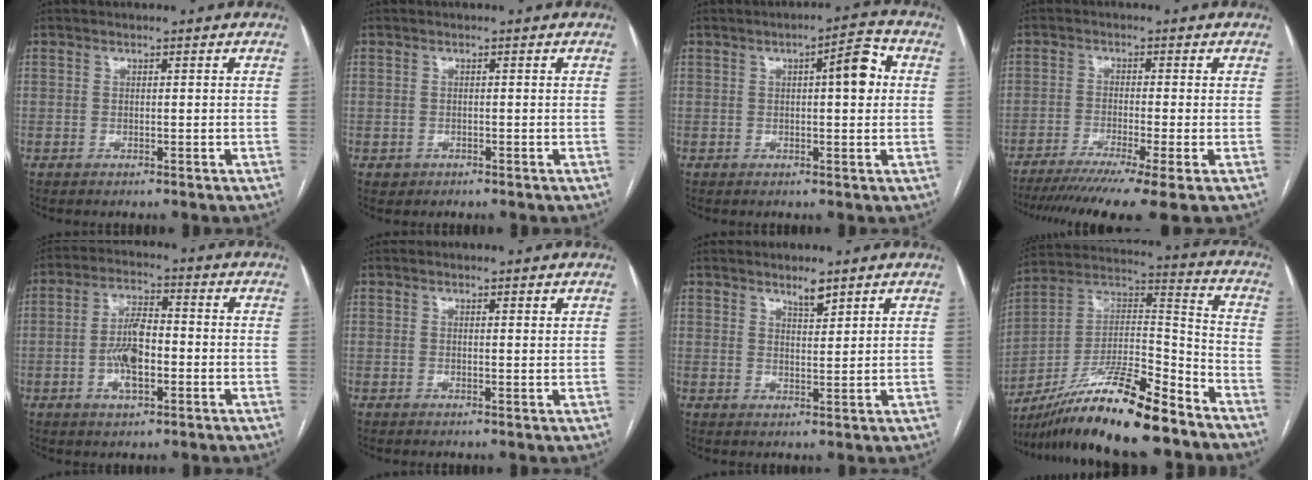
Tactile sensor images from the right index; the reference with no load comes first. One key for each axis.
{"total": 1.1, "fx": -0.5, "fy": 1.0, "fz": 0.0, "tx": -0.003, "ty": 0.004, "tz": -0.006}
{"total": 5.9, "fx": 1.0, "fy": 1.3, "fz": 5.6, "tx": -0.077, "ty": 0.016, "tz": 0.010}
{"total": 11.8, "fx": -8.8, "fy": -1.1, "fz": 7.8, "tx": -0.118, "ty": -0.028, "tz": -0.138}
{"total": 7.4, "fx": -1.6, "fy": 2.8, "fz": 6.6, "tx": -0.135, "ty": 0.008, "tz": -0.031}
{"total": 1.1, "fx": 0.9, "fy": 0.2, "fz": 0.5, "tx": -0.007, "ty": -0.001, "tz": 0.011}
{"total": 2.8, "fx": 2.3, "fy": 0.5, "fz": 1.5, "tx": -0.030, "ty": -0.005, "tz": 0.041}
{"total": 19.6, "fx": -15.2, "fy": 2.4, "fz": 12.1, "tx": -0.225, "ty": 0.001, "tz": -0.271}